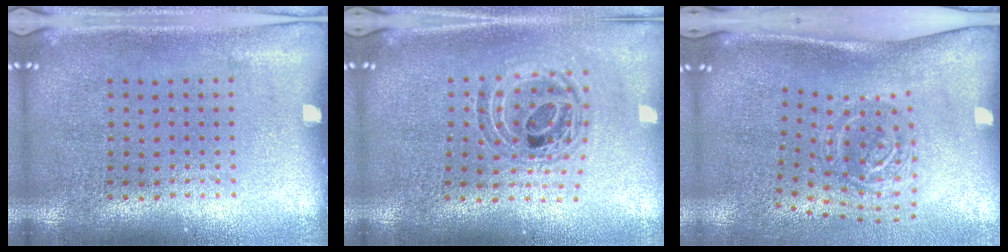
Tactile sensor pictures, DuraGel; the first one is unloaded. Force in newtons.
{"total": 0.9, "press": 0.9, "slide": 0.2}
{"total": 2.1, "press": 1.3, "slide": 1.6}